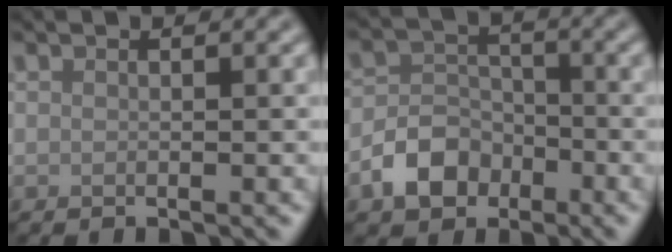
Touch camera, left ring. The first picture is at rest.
{"total": 4.4, "force": [-2.4, 3.2, 1.9], "torque": [-0.034, 0.000, -0.049]}